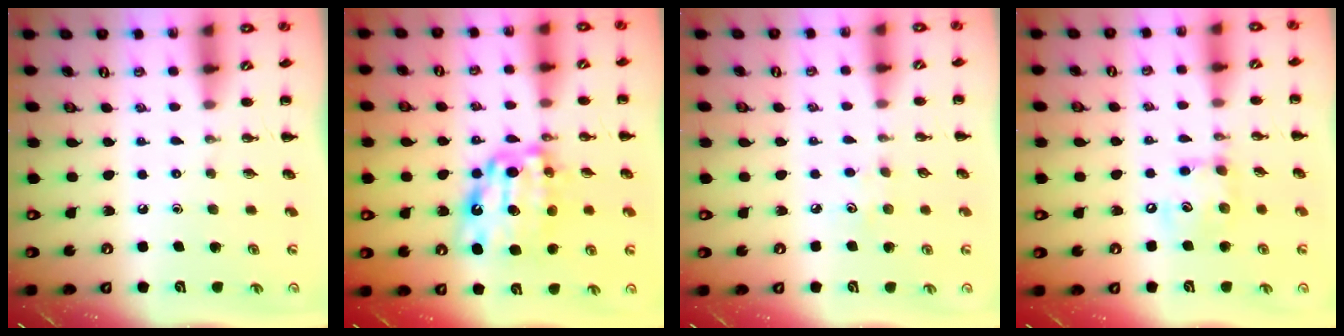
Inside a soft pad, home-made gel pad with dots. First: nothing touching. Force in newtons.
{"total": 15.5, "press": 15.4, "slide": 1.7}
{"total": 2.8, "press": 2.6, "slide": 0.8}
{"total": 9.8, "press": 9.8, "slide": 1.2}